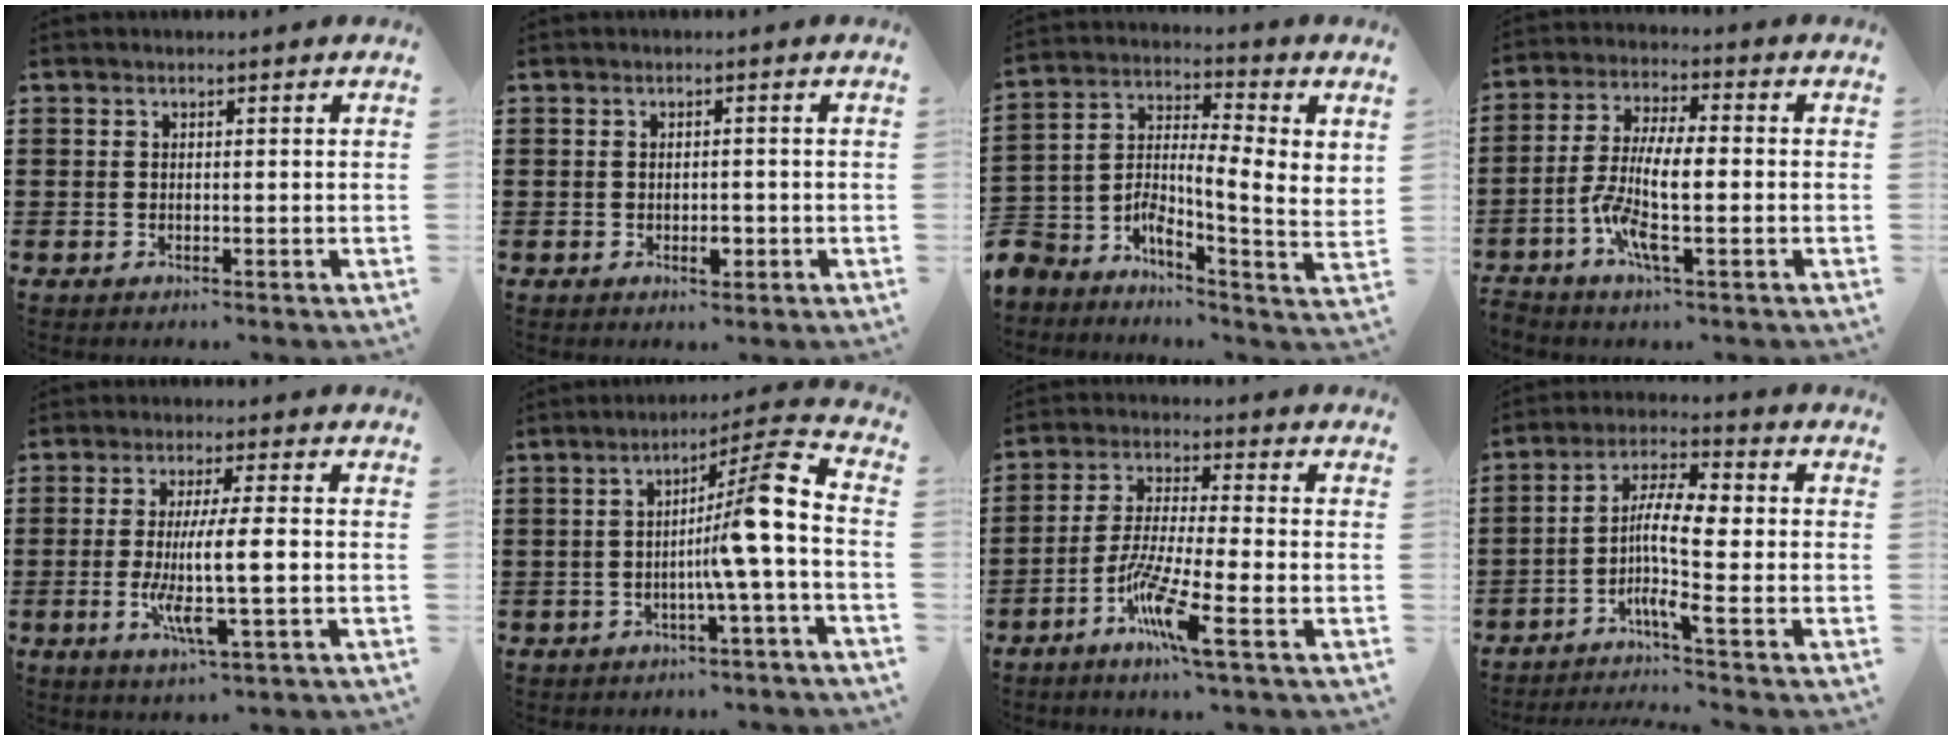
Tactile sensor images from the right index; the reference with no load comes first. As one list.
[{"total": 2.2, "force": [-0.6, 1.1, 1.8], "torque": [-0.034, 0.000, -0.011]}, {"total": 4.3, "force": [-1.3, 1.0, 4.0], "torque": [-0.101, -0.047, -0.034]}, {"total": 8.6, "force": [-2.5, 2.2, 7.9], "torque": [-0.172, -0.010, -0.053]}, {"total": 8.9, "force": [-1.3, 1.1, 8.7], "torque": [-0.161, -0.011, -0.024]}, {"total": 9.1, "force": [-2.2, -0.5, 8.8], "torque": [-0.141, -0.024, -0.052]}, {"total": 9.9, "force": [-5.0, 1.0, 8.5], "torque": [-0.178, -0.012, -0.096]}, {"total": 9.3, "force": [-1.3, 2.2, 8.9], "torque": [-0.179, -0.002, -0.030]}]